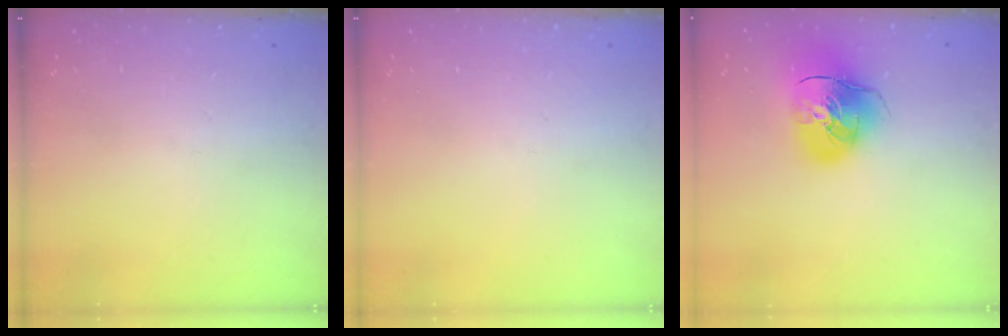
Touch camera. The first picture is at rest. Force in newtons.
{"total": 0.0}
{"total": 16.2, "press": 16.0, "slide": 2.6}